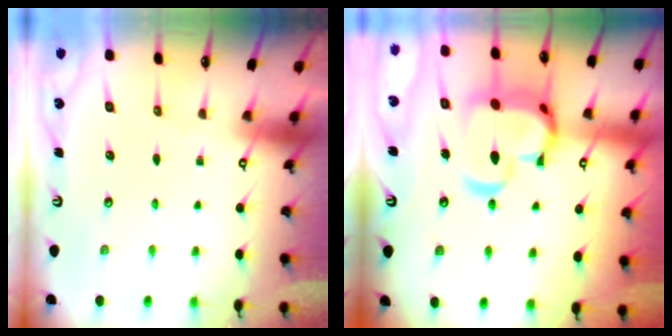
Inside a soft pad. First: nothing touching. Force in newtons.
{"total": 10.6, "press": 10.5, "slide": 1.4}